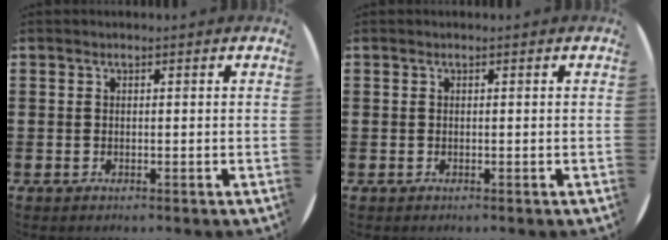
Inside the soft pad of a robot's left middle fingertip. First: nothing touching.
{"total": 0.0}